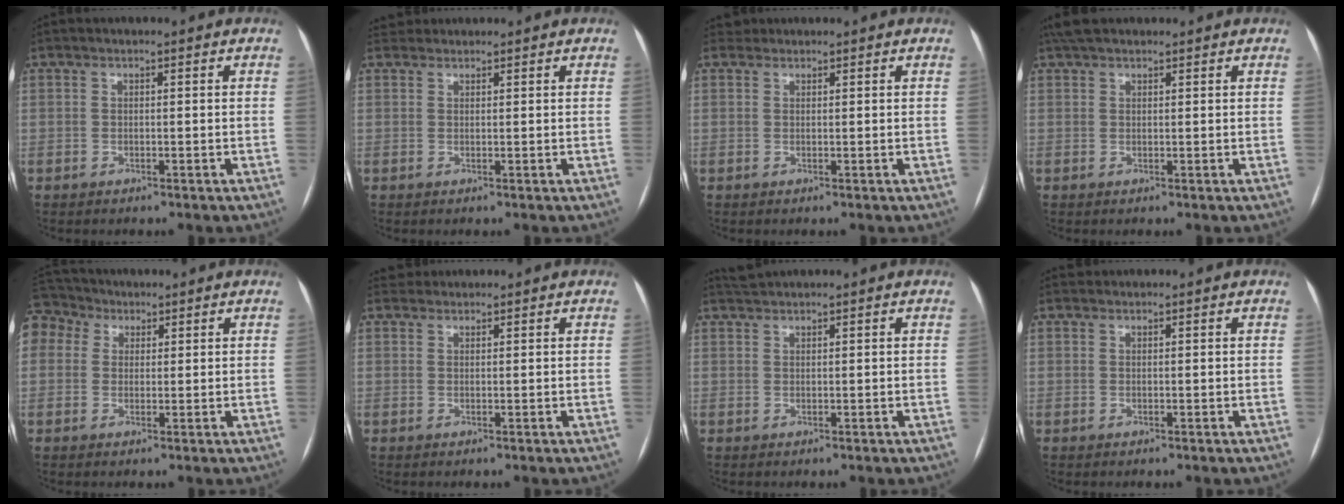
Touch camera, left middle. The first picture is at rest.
{"total": 1.6, "force": [1.5, 0.6, -0.3], "torque": [0.002, 0.018, 0.026]}
{"total": 1.1, "force": [0.9, 0.5, -0.4], "torque": [0.002, 0.012, 0.015]}
{"total": 4.2, "force": [3.4, 1.5, 1.8], "torque": [-0.030, 0.033, 0.062]}
{"total": 5.6, "force": [3.1, 4.5, 1.3], "torque": [-0.033, 0.037, 0.063]}
{"total": 1.5, "force": [1.3, 0.5, -0.4], "torque": [0.003, 0.015, 0.022]}
{"total": 1.6, "force": [1.6, -0.2, 0.1], "torque": [-0.004, 0.014, 0.037]}
{"total": 0.6, "force": [0.5, 0.2, -0.1], "torque": [-0.003, 0.013, 0.011]}